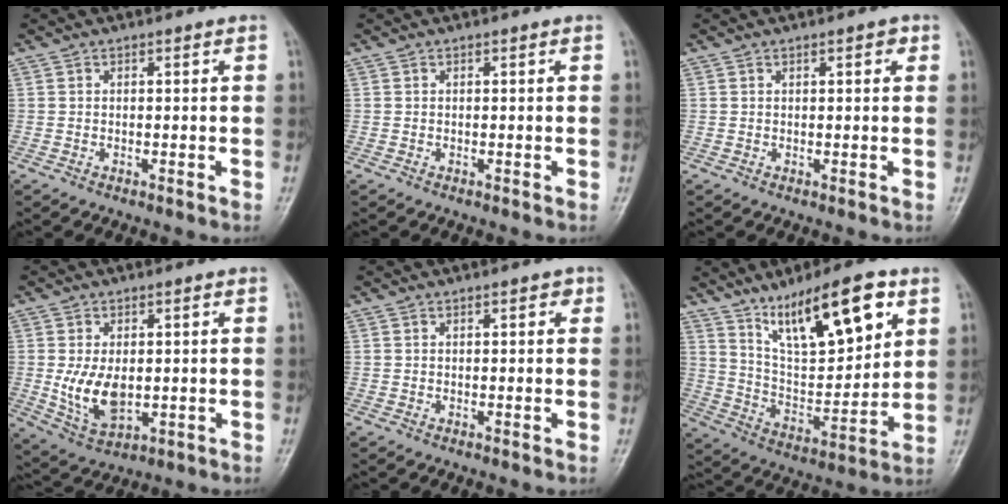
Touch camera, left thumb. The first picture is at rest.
{"total": 0.0}
{"total": 1.7, "force": [0.7, 0.6, 1.4], "torque": [-0.014, 0.000, 0.008]}
{"total": 8.4, "force": [-0.3, 5.1, 6.7], "torque": [-0.114, -0.014, 0.008]}
{"total": 1.4, "force": [0.6, 0.7, 1.0], "torque": [-0.007, 0.001, 0.006]}
{"total": 18.2, "force": [10.3, 6.2, 13.7], "torque": [-0.191, -0.044, 0.186]}